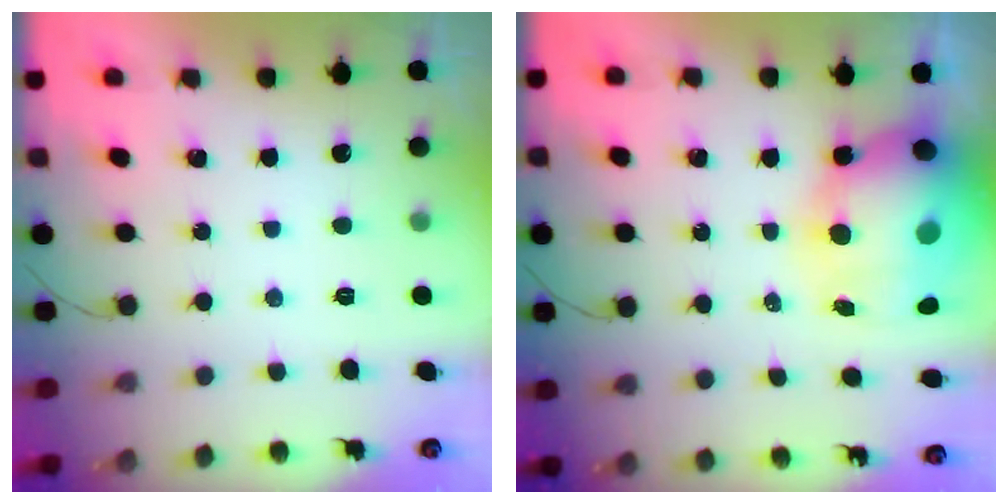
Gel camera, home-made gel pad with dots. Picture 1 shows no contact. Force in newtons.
{"total": 15.8, "press": 15.3, "slide": 3.8}